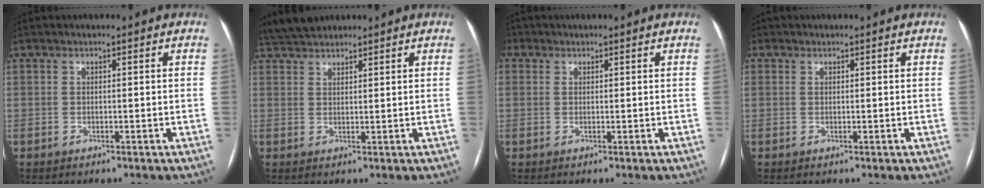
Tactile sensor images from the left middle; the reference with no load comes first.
{"total": 4.5, "force": [4.1, 1.1, 1.3], "torque": [-0.032, 0.026, 0.080]}
{"total": 3.1, "force": [1.3, 2.6, 1.1], "torque": [-0.034, 0.014, 0.027]}
{"total": 0.9, "force": [0.5, 0.8, 0.2], "torque": [0.001, 0.000, 0.006]}